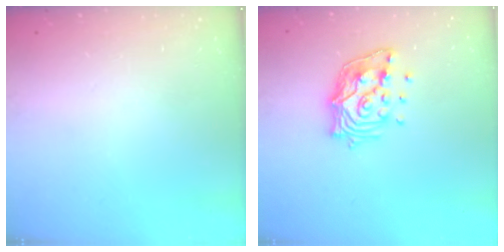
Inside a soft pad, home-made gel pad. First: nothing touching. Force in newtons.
{"total": 13.4, "press": 13.3, "slide": 1.3}